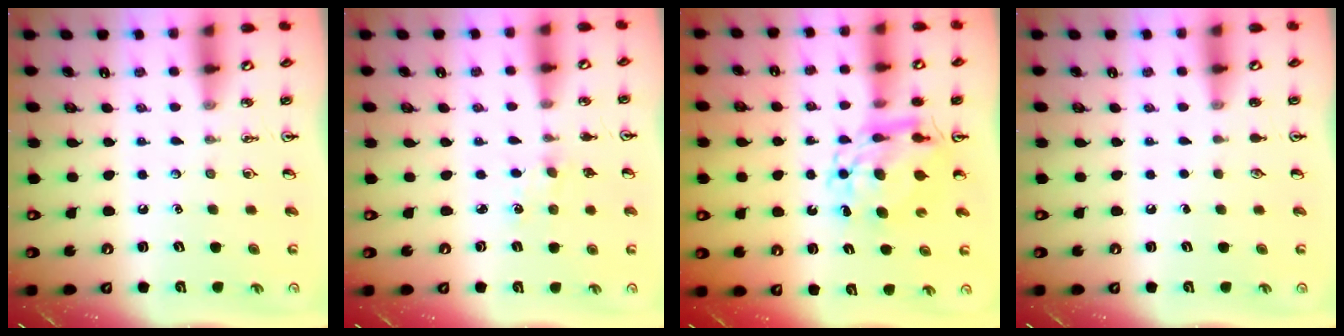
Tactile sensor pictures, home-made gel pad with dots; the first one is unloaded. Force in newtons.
{"total": 2.1, "press": 2.1, "slide": 0.3}
{"total": 10.0, "press": 9.9, "slide": 1.0}
{"total": 0.0}